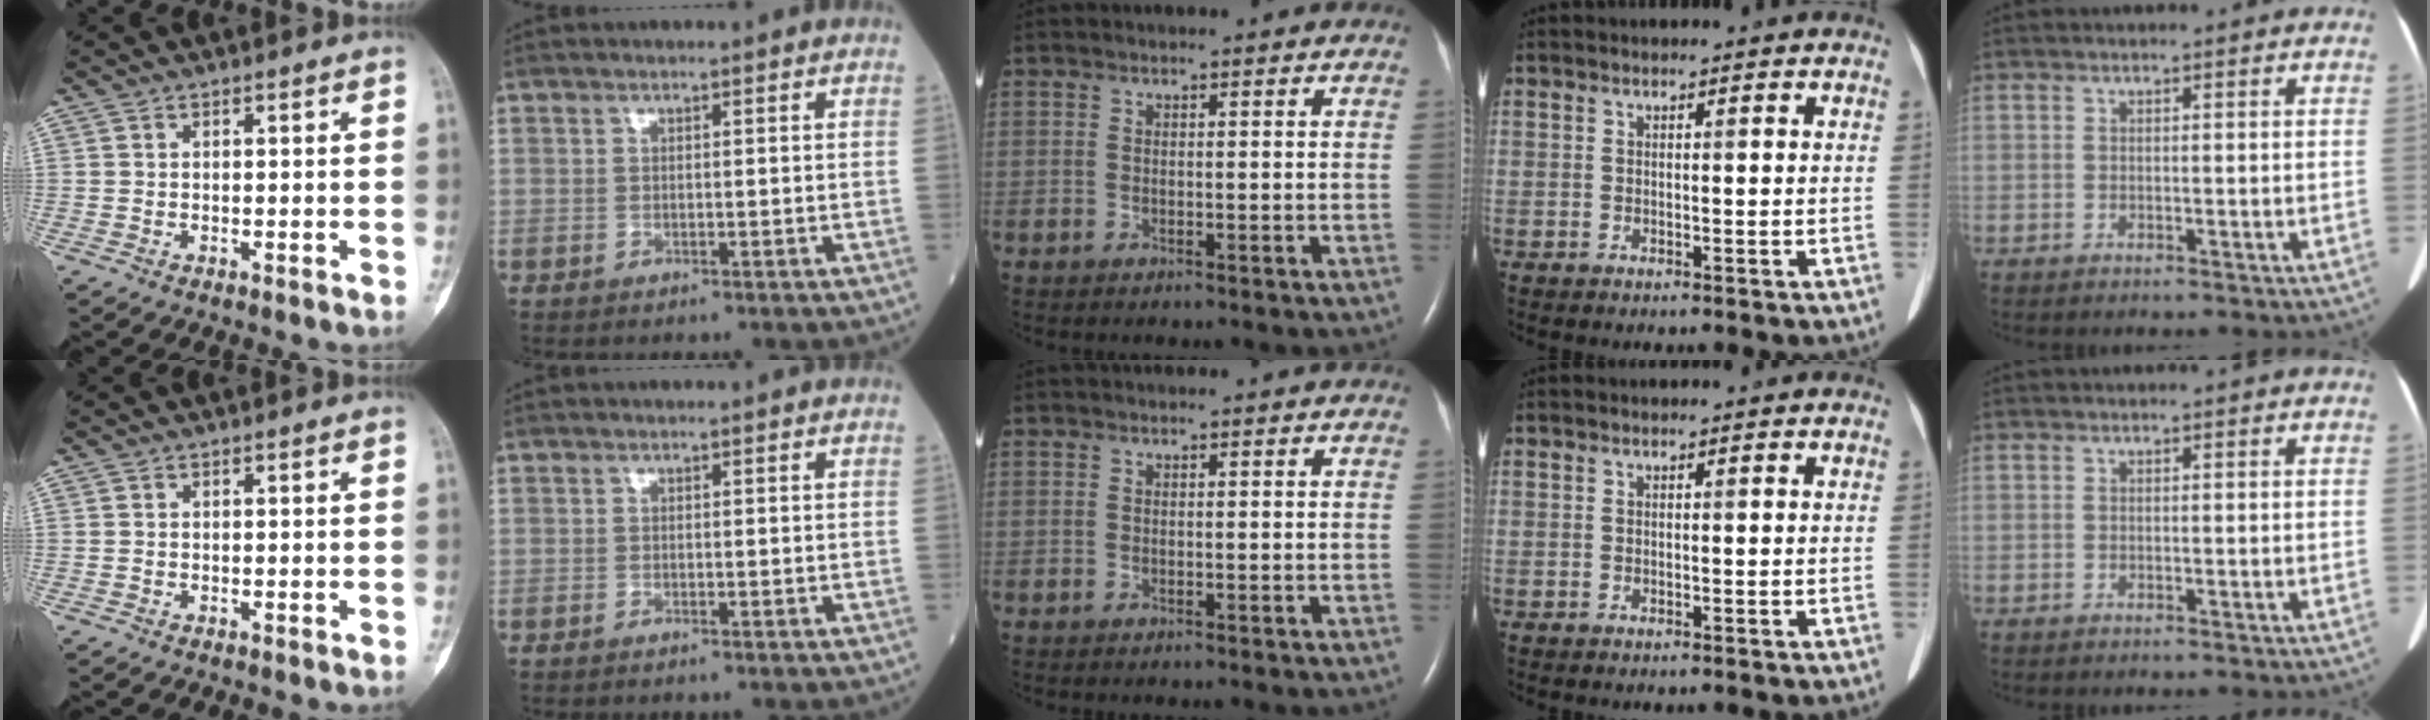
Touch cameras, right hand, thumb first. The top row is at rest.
{}